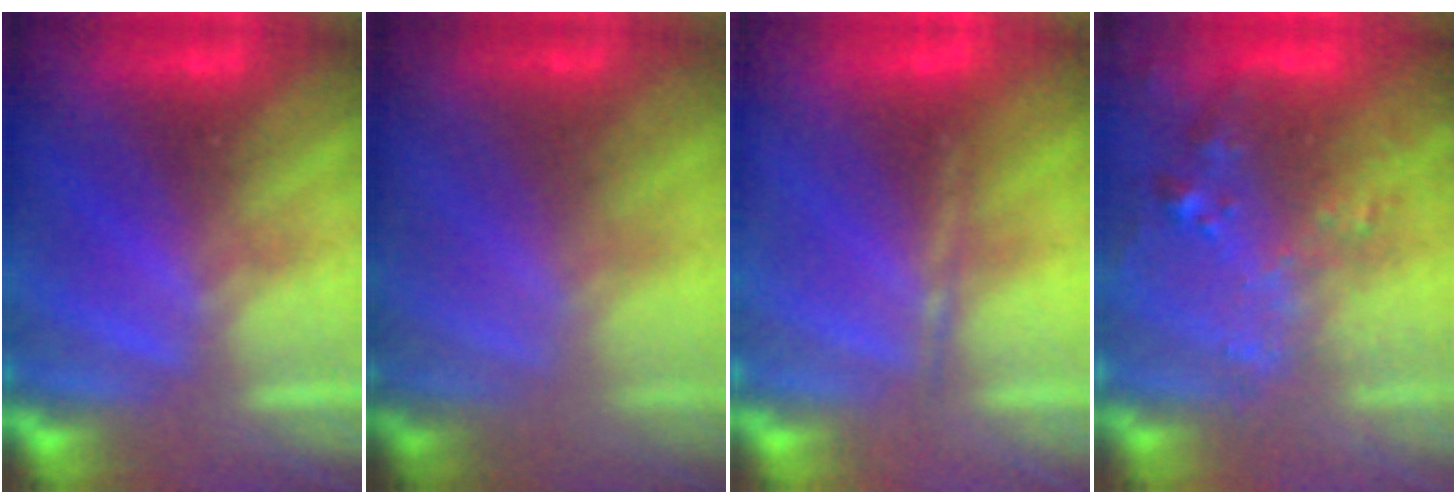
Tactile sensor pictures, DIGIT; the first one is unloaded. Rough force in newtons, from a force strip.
{"total": 1.7}
{"total": 1.7}
{"total": 6.0}